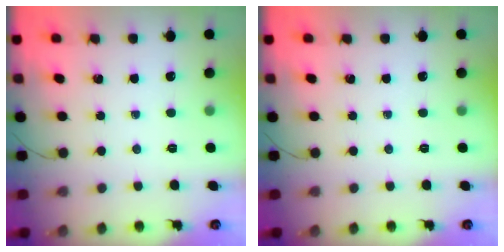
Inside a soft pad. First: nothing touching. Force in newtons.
{"total": 0.0}